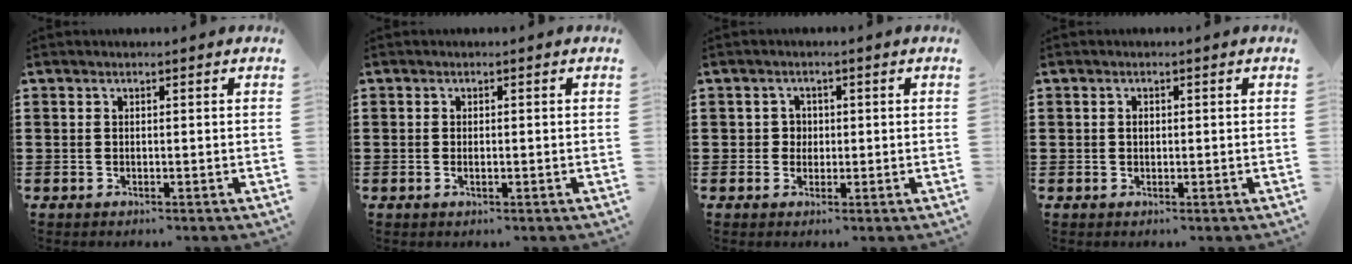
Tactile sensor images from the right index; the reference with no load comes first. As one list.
[{"total": 0.9, "force": [-0.1, 0.4, 0.8], "torque": [-0.015, 0.000, -0.002]}, {"total": 2.0, "force": [0.0, 1.9, 0.7], "torque": [-0.021, 0.007, -0.001]}, {"total": 0.6, "force": [0.1, 0.4, 0.4], "torque": [-0.010, -0.001, 0.004]}]